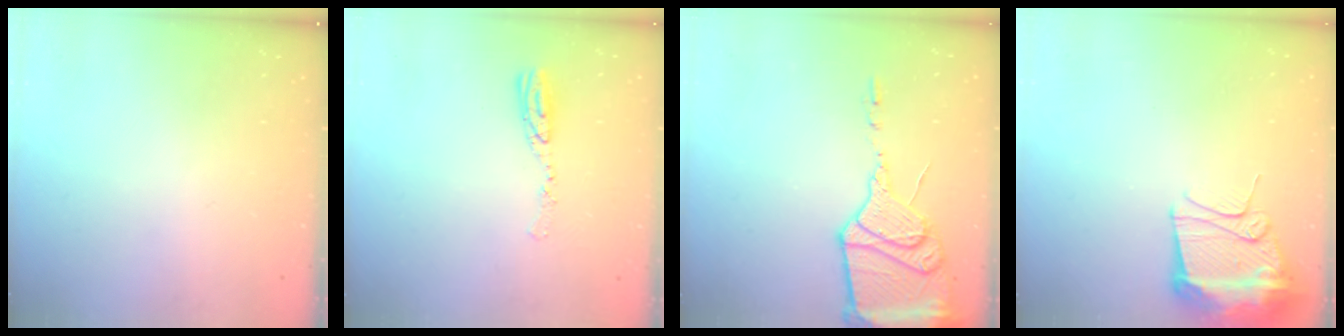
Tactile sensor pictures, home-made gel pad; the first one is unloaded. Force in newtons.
{"total": 8.1, "press": 8.1, "slide": 0.6}
{"total": 16.9, "press": 16.8, "slide": 1.6}
{"total": 13.4, "press": 13.4, "slide": 1.3}